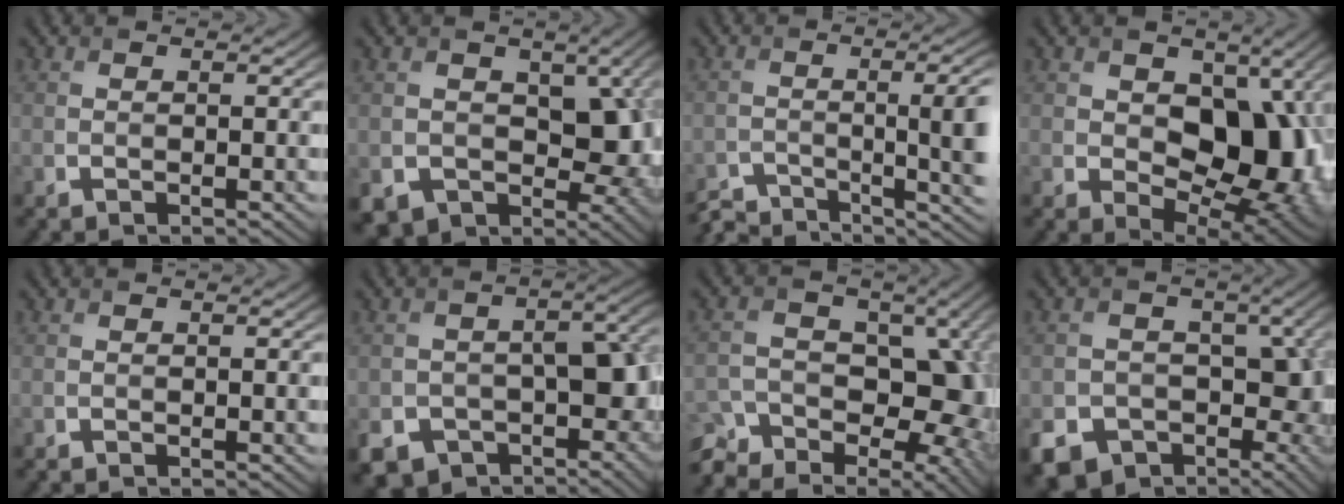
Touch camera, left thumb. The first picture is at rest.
{"total": 11.5, "force": [-1.5, 8.8, 7.2], "torque": [-0.117, -0.039, -0.019]}
{"total": 8.2, "force": [-4.2, 2.6, 6.6], "torque": [-0.085, -0.011, -0.072]}
{"total": 13.0, "force": [0.4, 8.6, 9.8], "torque": [-0.122, -0.016, 0.017]}
{"total": 0.6, "force": [-0.3, 0.1, 0.6], "torque": [-0.007, 0.000, -0.006]}
{"total": 13.4, "force": [-5.0, 9.5, 8.0], "torque": [-0.126, -0.054, -0.059]}
{"total": 15.4, "force": [-8.0, 10.2, 8.5], "torque": [-0.124, -0.007, -0.093]}
{"total": 13.0, "force": [-4.9, 10.1, 6.4], "torque": [-0.100, -0.031, -0.066]}